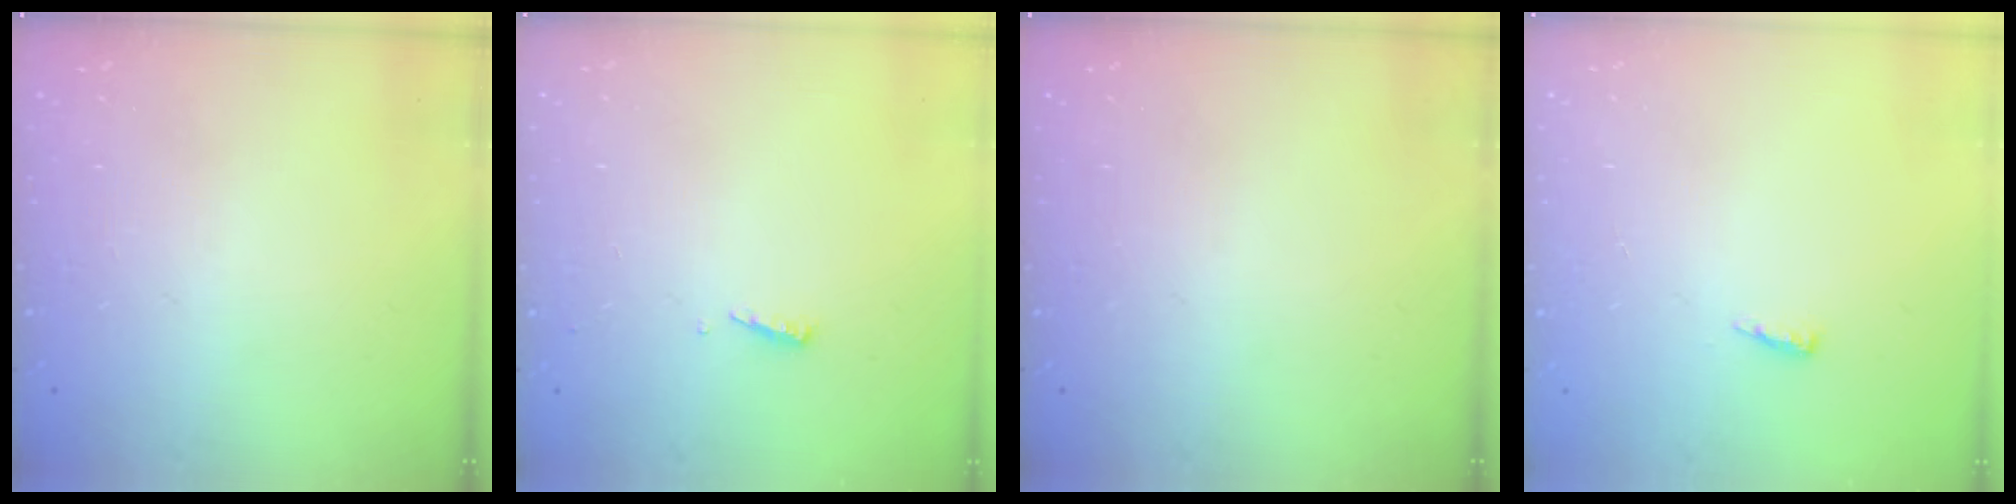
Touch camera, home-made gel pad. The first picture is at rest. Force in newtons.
{"total": 3.1, "press": 3.1, "slide": 0.3}
{"total": 0.0}
{"total": 5.0, "press": 4.9, "slide": 0.9}